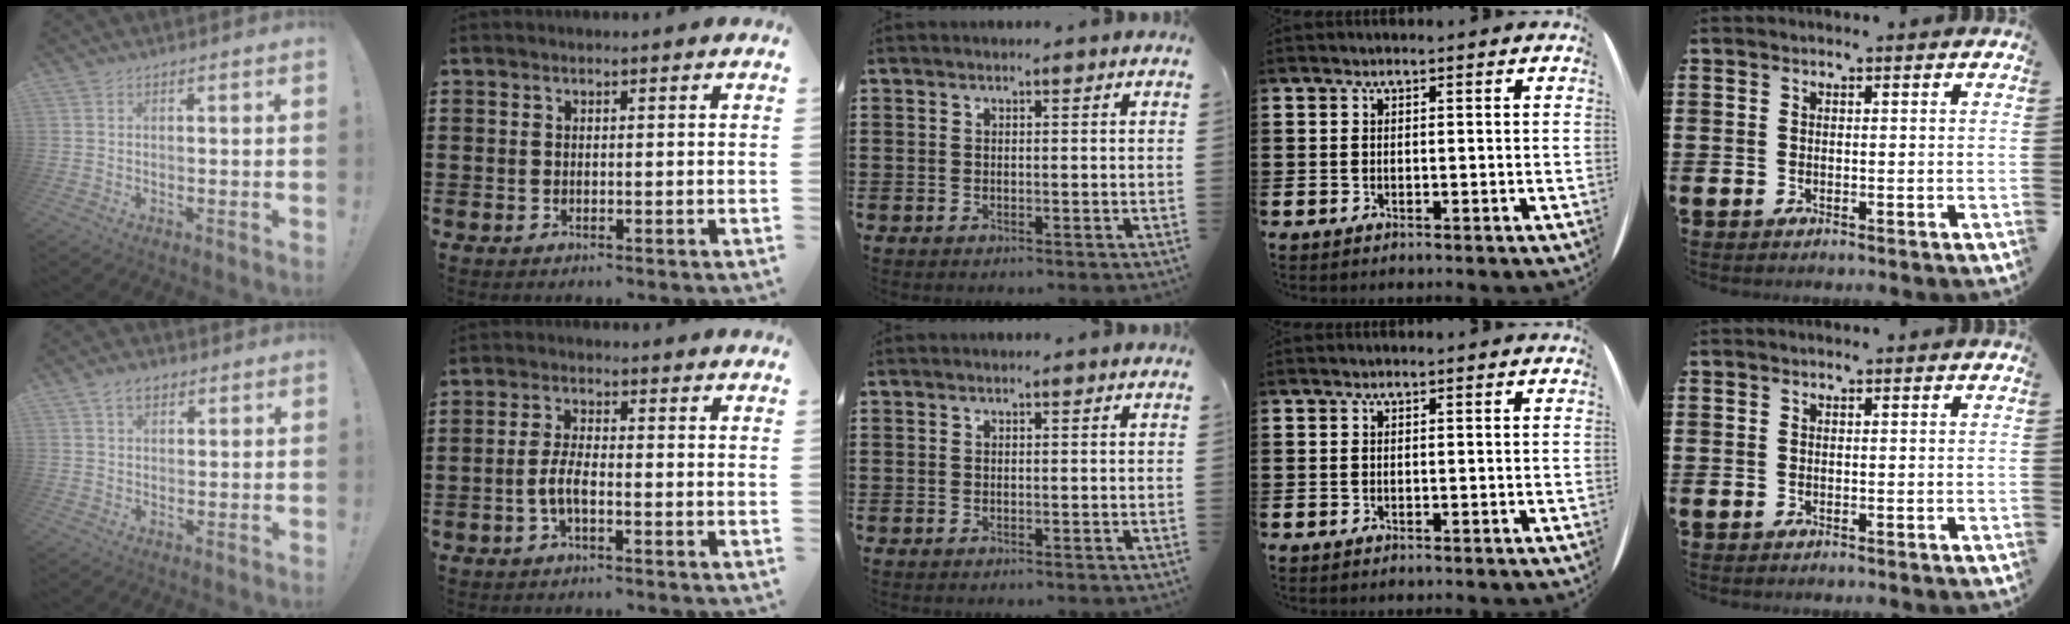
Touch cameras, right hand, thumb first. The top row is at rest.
{"thumb": {"total": 4.9, "force": [2.6, 3.1, 2.7], "torque": [-0.049, -0.001, 0.049]}, "index": {"total": 3.7, "force": [-1.4, 1.0, 3.3], "torque": [-0.085, -0.005, -0.035]}}